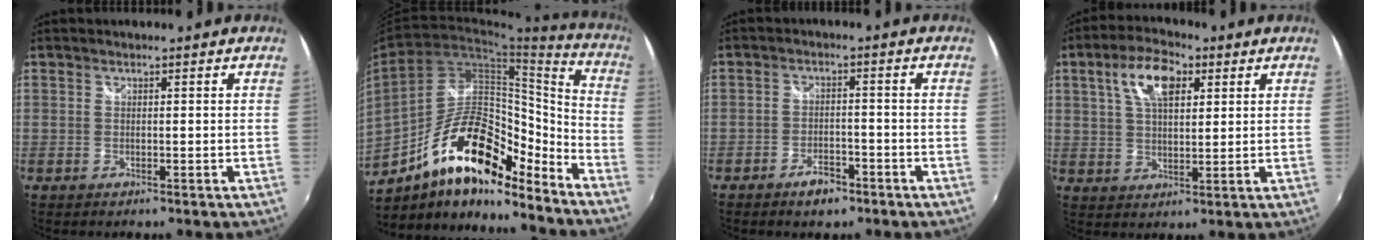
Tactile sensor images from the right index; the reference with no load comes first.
{"total": 21.1, "force": [-14.2, 7.9, 13.5], "torque": [-0.228, 0.019, -0.239]}
{"total": 4.7, "force": [-3.4, 2.3, 2.3], "torque": [-0.055, 0.001, -0.051]}
{"total": 9.5, "force": [3.8, 4.6, 7.4], "torque": [-0.137, 0.022, 0.065]}